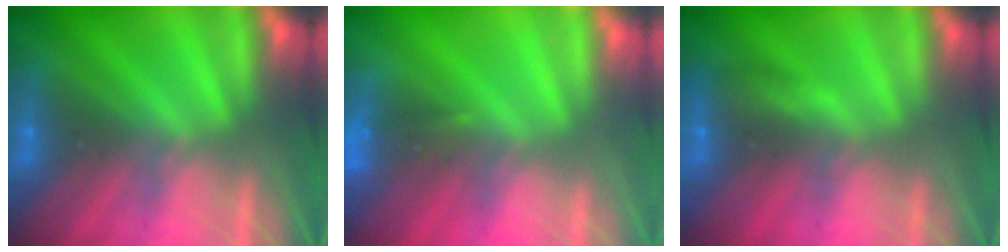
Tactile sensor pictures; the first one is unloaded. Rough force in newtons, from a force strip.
{"total": 4.6}
{"total": 3.1}